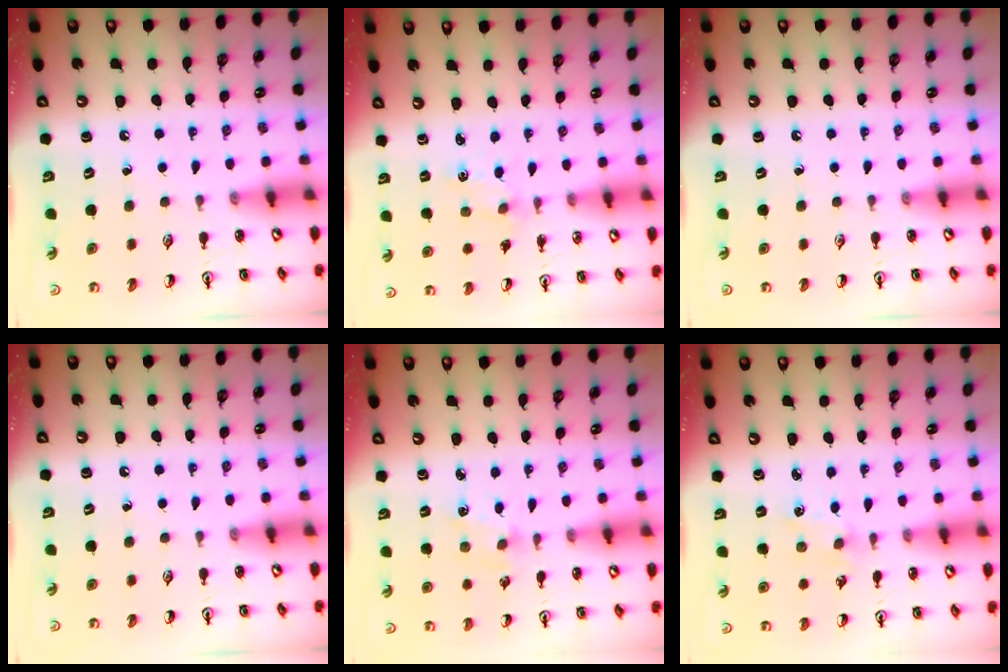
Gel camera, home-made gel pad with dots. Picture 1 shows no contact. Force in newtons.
{"total": 0.7, "press": 0.7, "slide": 0.1}
{"total": 0.0}
{"total": 0.0}
{"total": 1.7, "press": 1.7, "slide": 0.3}
{"total": 1.0, "press": 0.9, "slide": 0.4}